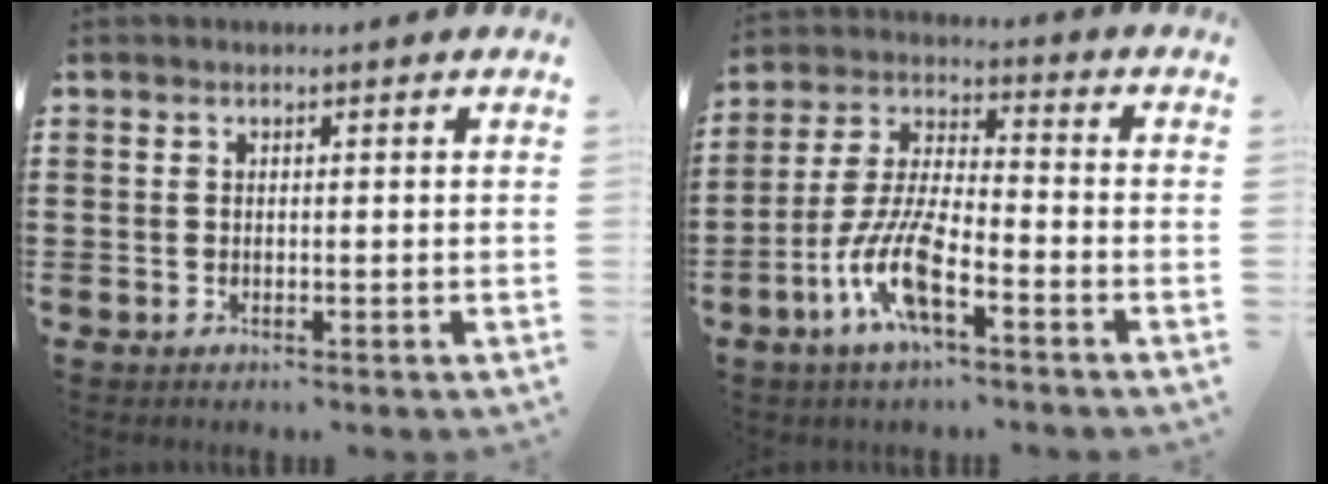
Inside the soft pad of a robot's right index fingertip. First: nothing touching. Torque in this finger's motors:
{"motor_torque": [1.51, 0.63, 1.05, 0.21]}